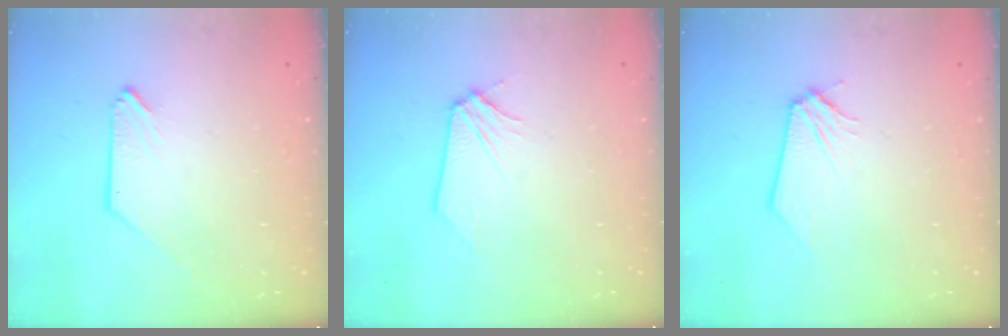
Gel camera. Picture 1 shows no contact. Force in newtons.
{"total": 0.0}
{"total": 0.0}